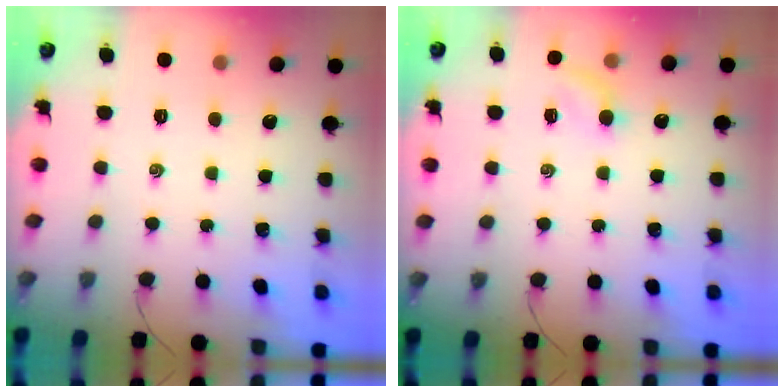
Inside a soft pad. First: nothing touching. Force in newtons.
{"total": 5.4, "press": 5.3, "slide": 1.3}